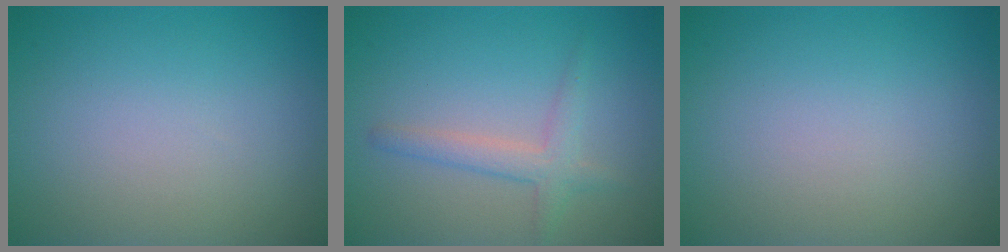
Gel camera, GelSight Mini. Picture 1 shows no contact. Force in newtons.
{"total": 1.7, "press": 1.7, "slide": 0.2}
{"total": 0.0}